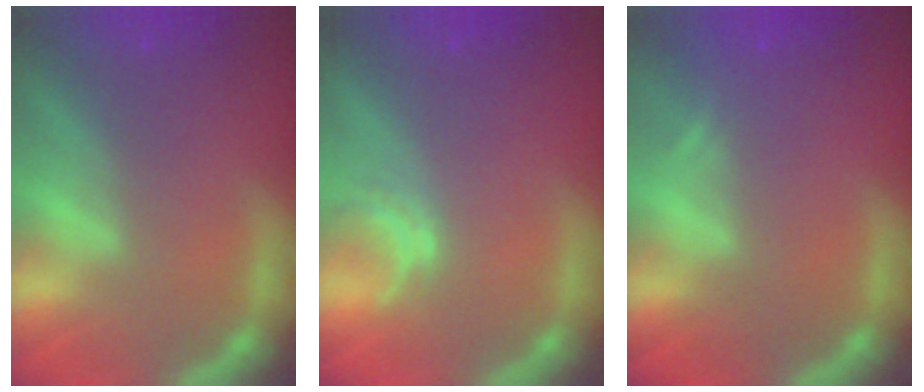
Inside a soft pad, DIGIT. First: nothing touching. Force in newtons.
{"total": 1.5}
{"total": 0.9}